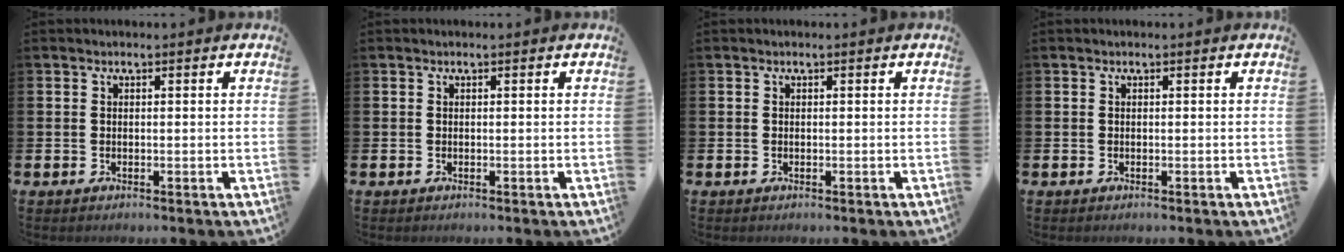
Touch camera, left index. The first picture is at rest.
{"total": 0.0}
{"total": 0.0}
{"total": 0.0}